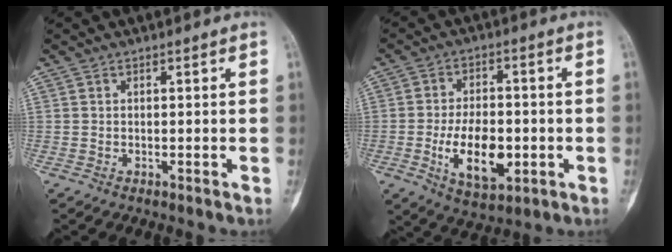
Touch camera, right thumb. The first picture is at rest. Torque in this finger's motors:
{"motor_torque": [1.78, 1.39, 0.78, -1.02, 0.11]}